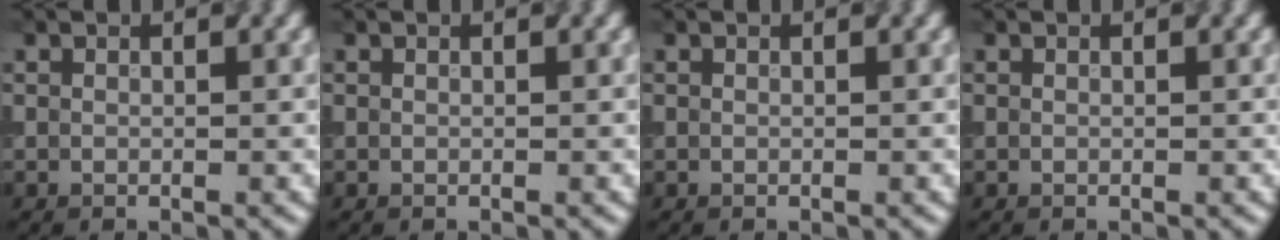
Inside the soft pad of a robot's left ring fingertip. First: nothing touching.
{"total": 0.0}
{"total": 0.0}
{"total": 0.0}